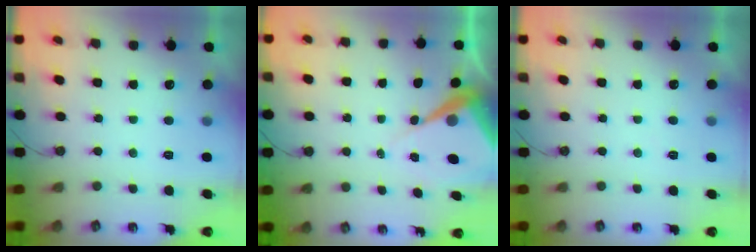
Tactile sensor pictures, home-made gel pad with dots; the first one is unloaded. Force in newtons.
{"total": 8.5, "press": 8.5, "slide": 0.7}
{"total": 2.7, "press": 2.7, "slide": 0.5}